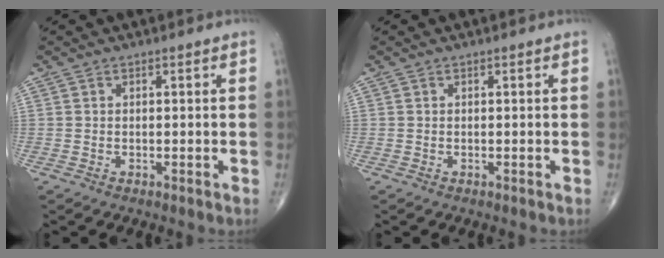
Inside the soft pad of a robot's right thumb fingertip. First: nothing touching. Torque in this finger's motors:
{"motor_torque": [0.00, 0.00, 0.00, 0.00, 0.00]}